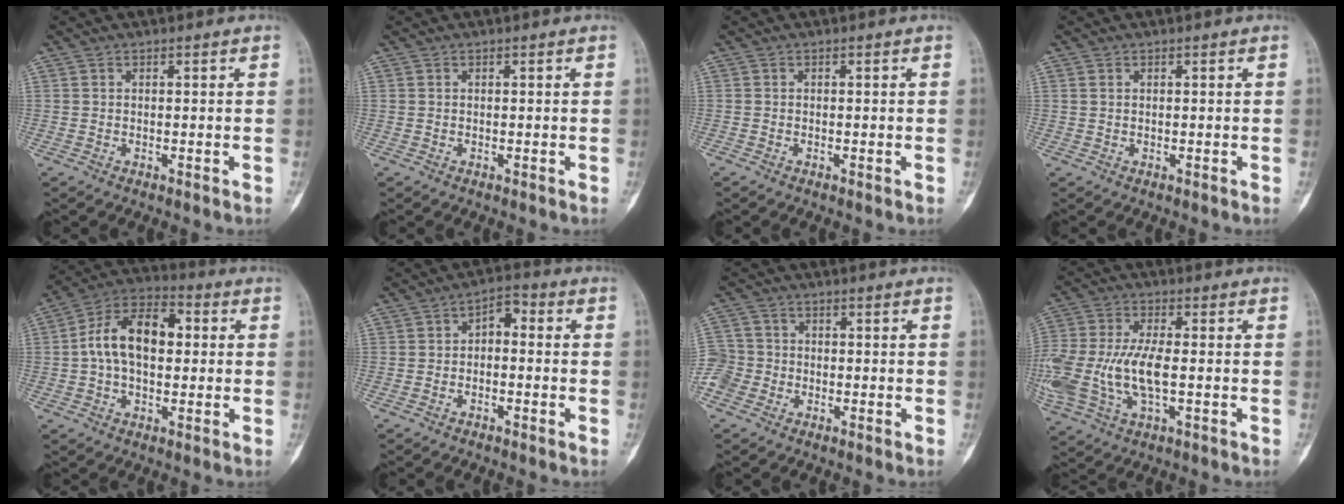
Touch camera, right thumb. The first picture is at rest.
{"total": 0.0}
{"total": 0.0}
{"total": 0.6, "force": [0.3, 0.4, 0.3], "torque": [-0.005, 0.003, 0.006]}
{"total": 13.7, "force": [1.1, 8.4, 10.8], "torque": [-0.174, 0.034, 0.006]}
{"total": 3.9, "force": [-0.1, 2.5, 3.0], "torque": [-0.030, 0.026, -0.015]}
{"total": 6.4, "force": [-2.8, 5.6, 1.7], "torque": [-0.035, 0.017, -0.057]}
{"total": 16.3, "force": [-2.2, 7.6, 14.3], "torque": [-0.343, 0.003, -0.036]}